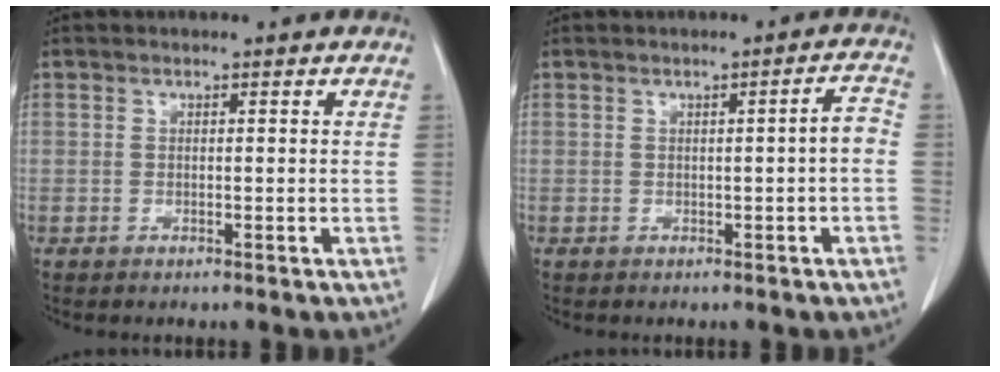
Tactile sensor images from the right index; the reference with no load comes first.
{"total": 2.2, "force": [-0.4, 0.1, 2.2], "torque": [-0.028, 0.003, -0.006]}